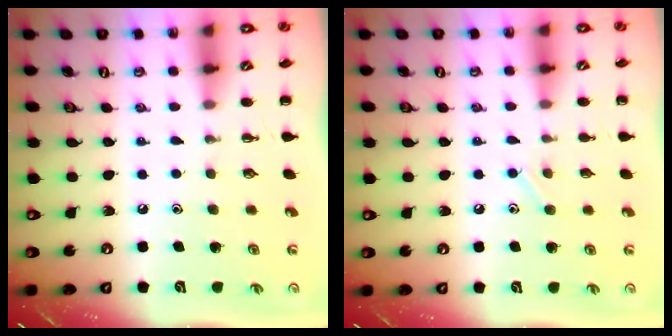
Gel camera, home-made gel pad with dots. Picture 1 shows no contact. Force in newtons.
{"total": 6.3, "press": 6.1, "slide": 1.5}